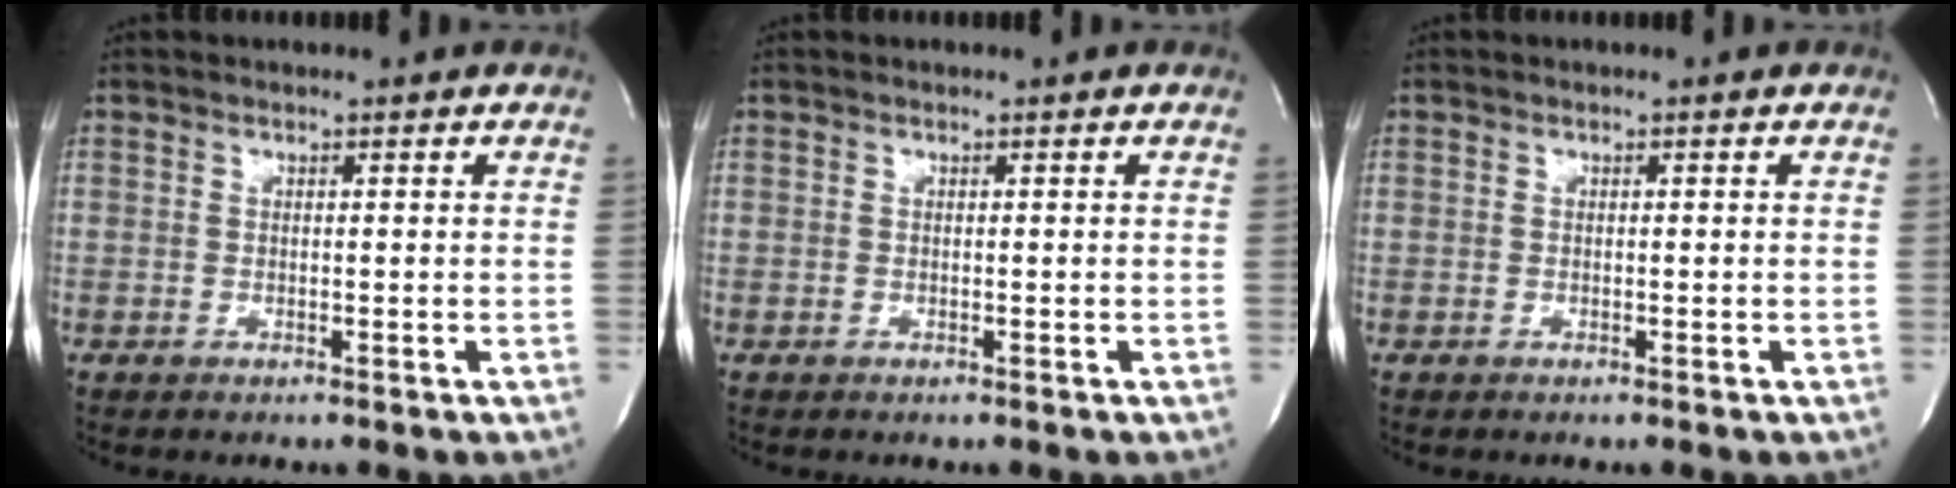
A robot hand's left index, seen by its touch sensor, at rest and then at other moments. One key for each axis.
{"total": 0.0}
{"total": 0.0}